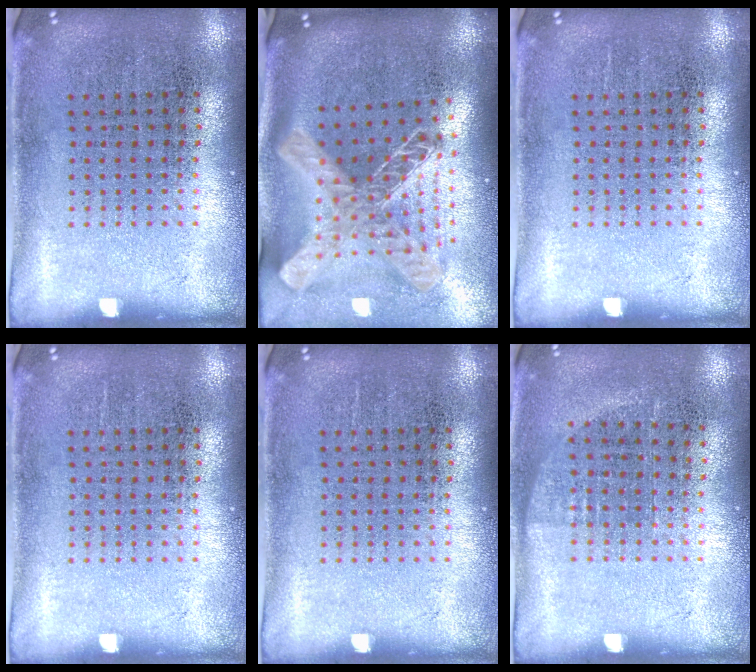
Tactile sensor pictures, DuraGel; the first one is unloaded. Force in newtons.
{"total": 2.5, "press": 1.8, "slide": 1.8}
{"total": 0.0}
{"total": 0.0}
{"total": 0.0}
{"total": 0.7, "press": 0.6, "slide": 0.3}